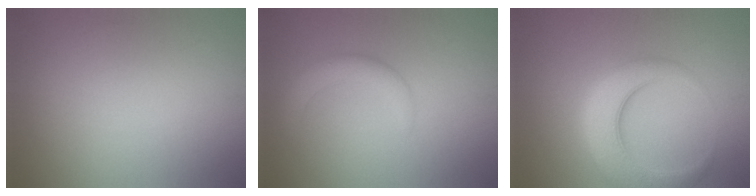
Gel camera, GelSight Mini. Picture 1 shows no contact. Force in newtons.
{"total": 2.4, "press": 2.4, "slide": 0.3}
{"total": 6.1, "press": 6.1, "slide": 0.5}